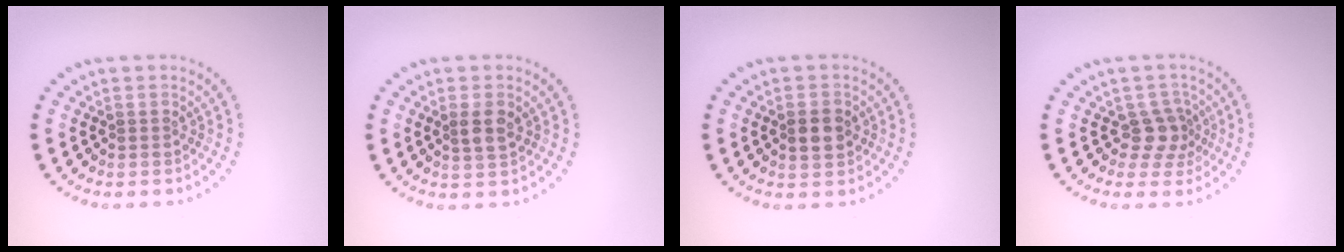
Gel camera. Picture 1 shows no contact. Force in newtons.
{"total": 2.1, "press": 2.0, "slide": 0.6}
{"total": 2.8, "press": 2.8, "slide": 0.1}
{"total": 2.4, "press": 1.8, "slide": 1.6}